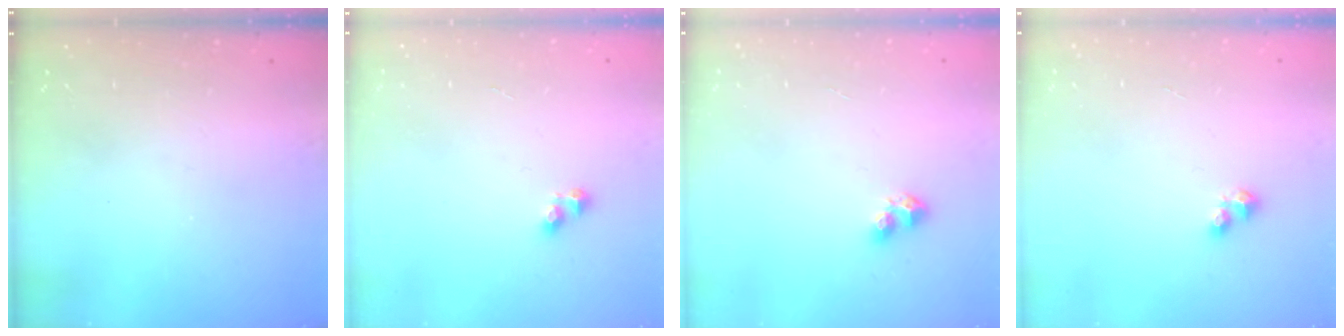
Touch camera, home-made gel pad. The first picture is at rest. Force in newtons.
{"total": 2.5, "press": 2.5, "slide": 0.3}
{"total": 4.7, "press": 4.6, "slide": 0.9}
{"total": 2.5, "press": 2.5, "slide": 0.4}